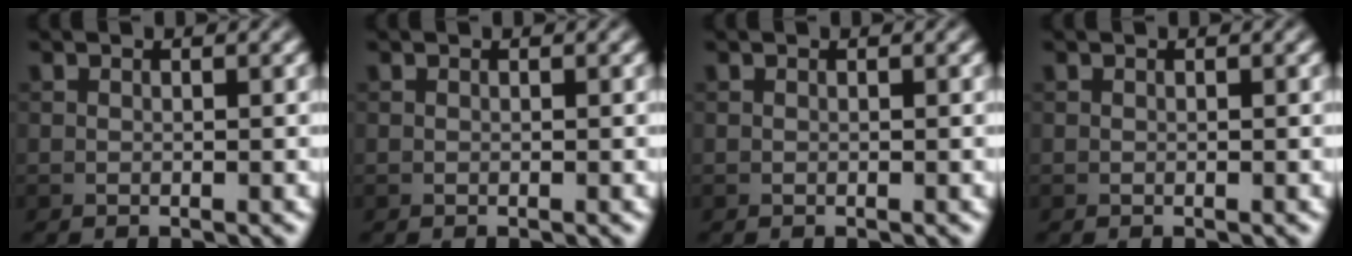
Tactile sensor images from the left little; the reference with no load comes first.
{"total": 0.0}
{"total": 0.0}
{"total": 0.0}